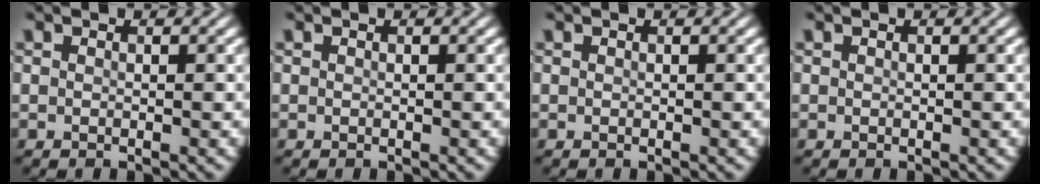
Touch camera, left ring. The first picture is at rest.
{"total": 0.0}
{"total": 0.0}
{"total": 0.0}